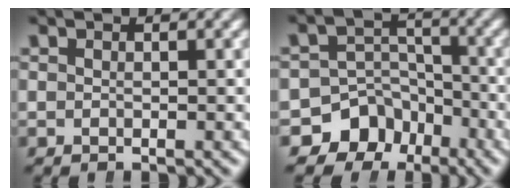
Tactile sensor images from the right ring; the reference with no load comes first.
{"total": 11.0, "force": [-5.2, 9.0, 3.4], "torque": [-0.046, -0.031, -0.086]}